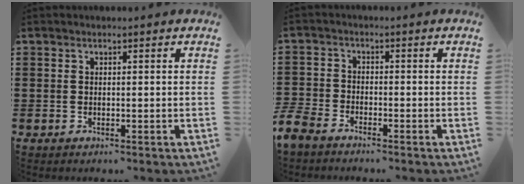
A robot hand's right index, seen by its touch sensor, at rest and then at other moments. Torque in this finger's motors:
{"motor_torque": [0.03, 1.13, 0.34, 0.10]}